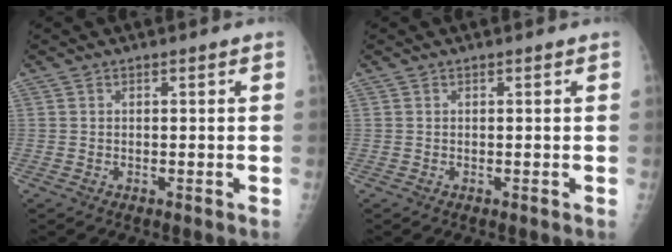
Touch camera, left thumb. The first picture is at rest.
{"total": 0.0}